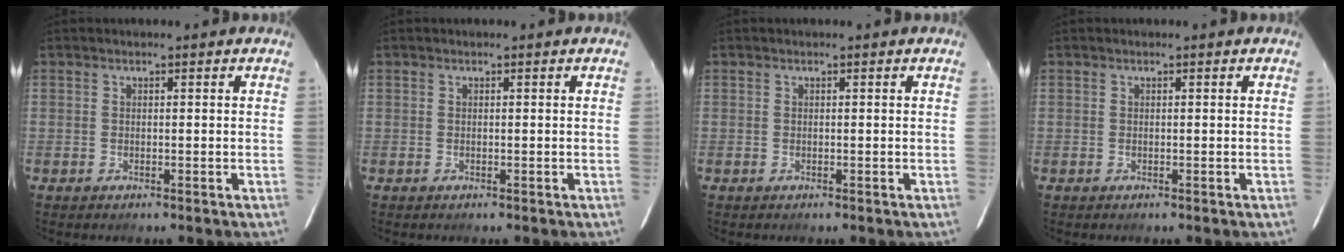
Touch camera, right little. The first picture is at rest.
{"total": 0.0}
{"total": 0.0}
{"total": 0.0}